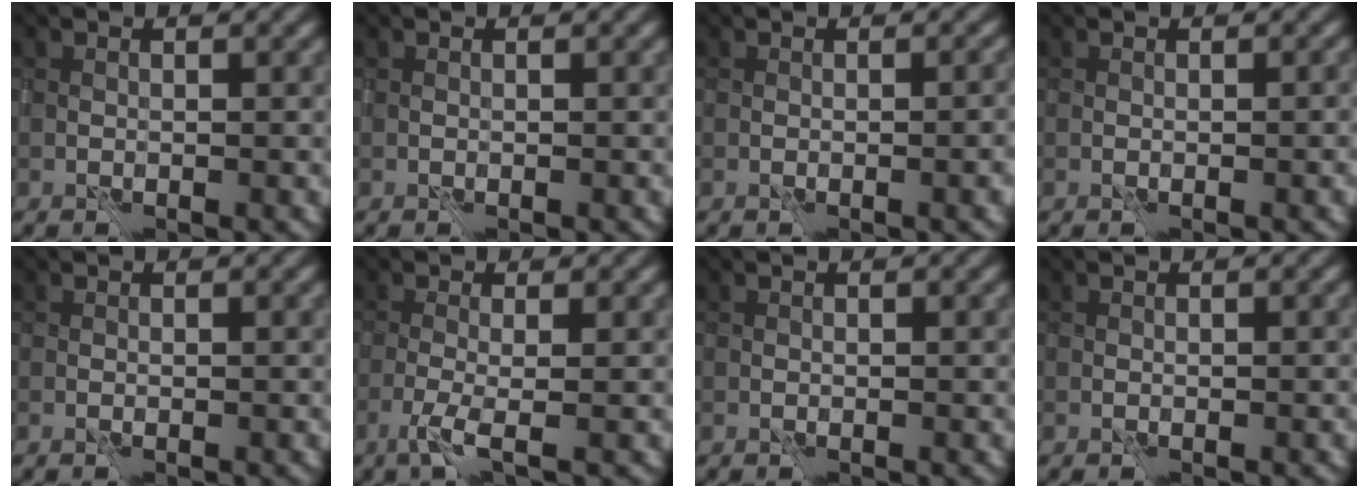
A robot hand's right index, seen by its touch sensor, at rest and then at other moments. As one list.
[{"total": 0.0}, {"total": 2.4, "force": [-0.5, 0.8, 2.2], "torque": [-0.008, 0.008, -0.001]}, {"total": 0.8, "force": [-0.3, 0.1, 0.7], "torque": [-0.006, 0.003, 0.000]}, {"total": 0.0}, {"total": 1.6, "force": [-0.2, 0.1, 1.6], "torque": [-0.032, 0.001, -0.019]}, {"total": 0.0}, {"total": 0.0}]